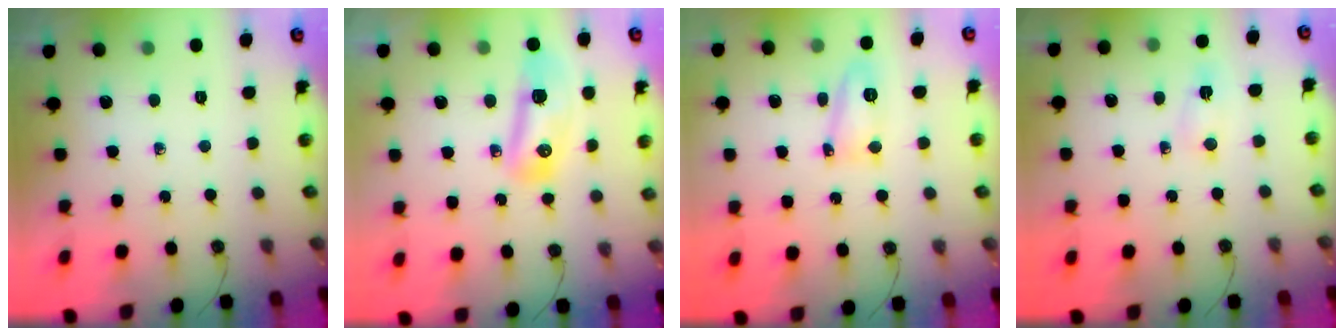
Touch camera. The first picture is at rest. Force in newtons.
{"total": 12.4, "press": 11.5, "slide": 4.7}
{"total": 10.6, "press": 10.6, "slide": 0.7}
{"total": 2.5, "press": 2.4, "slide": 0.5}